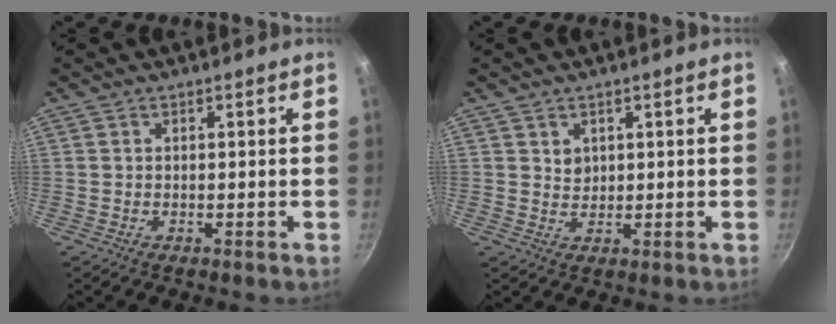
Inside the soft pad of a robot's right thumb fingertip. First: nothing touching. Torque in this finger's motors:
{"motor_torque": [-0.07, -0.15, 0.19, 0.04, -0.03]}